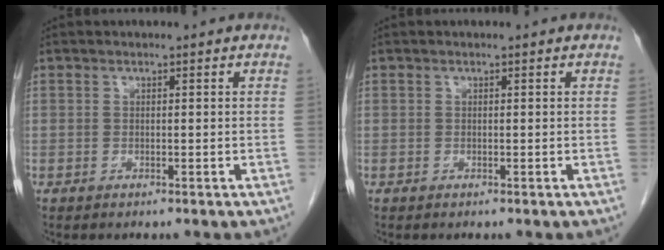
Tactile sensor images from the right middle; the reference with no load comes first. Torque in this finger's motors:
{"motor_torque": [0.00, 0.00, 0.00, -0.01]}